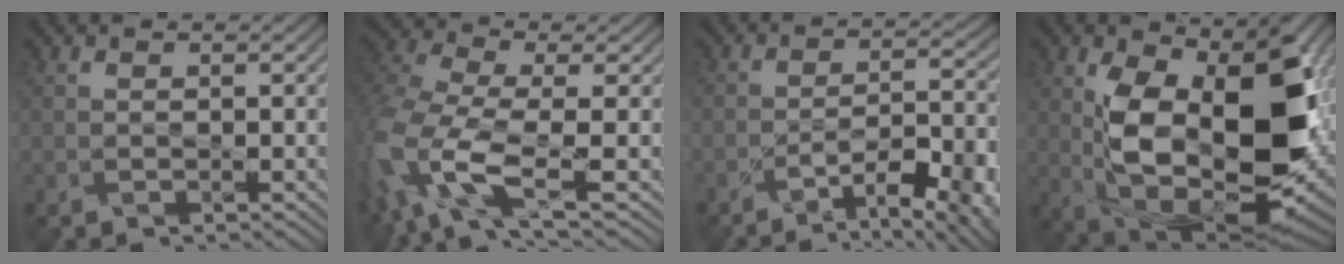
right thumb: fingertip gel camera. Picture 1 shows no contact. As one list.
[{"total": 12.7, "force": [-4.7, 5.6, 10.3], "torque": [-0.282, -0.029, -0.082]}, {"total": 11.4, "force": [-7.9, 3.0, 7.6], "torque": [-0.115, 0.002, -0.113]}, {"total": 14.6, "force": [0.8, 8.1, 12.1], "torque": [-0.185, -0.020, 0.013]}]